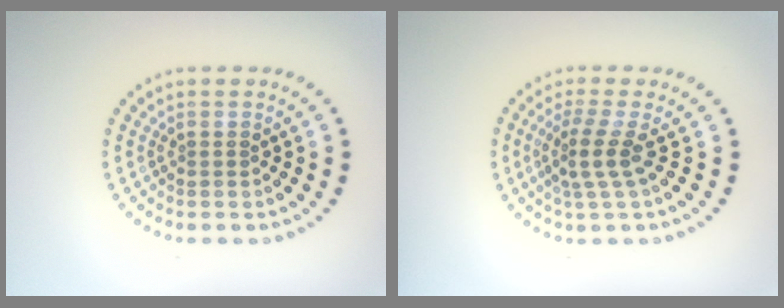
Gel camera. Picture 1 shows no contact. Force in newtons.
{"total": 2.8, "press": 1.9, "slide": 2.0}